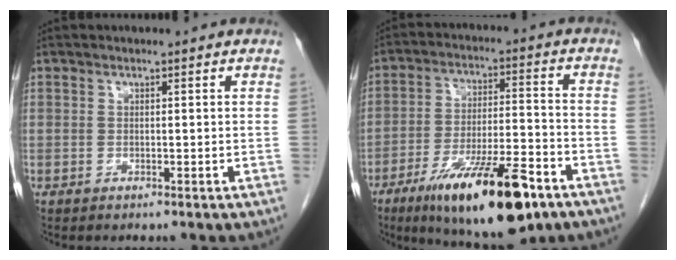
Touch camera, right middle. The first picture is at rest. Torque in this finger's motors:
{"motor_torque": [1.16, -0.98, 1.05, 0.21]}